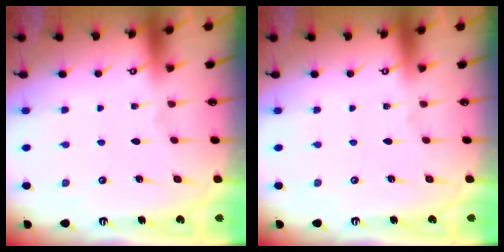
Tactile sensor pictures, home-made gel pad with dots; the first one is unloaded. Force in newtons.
{"total": 0.0}